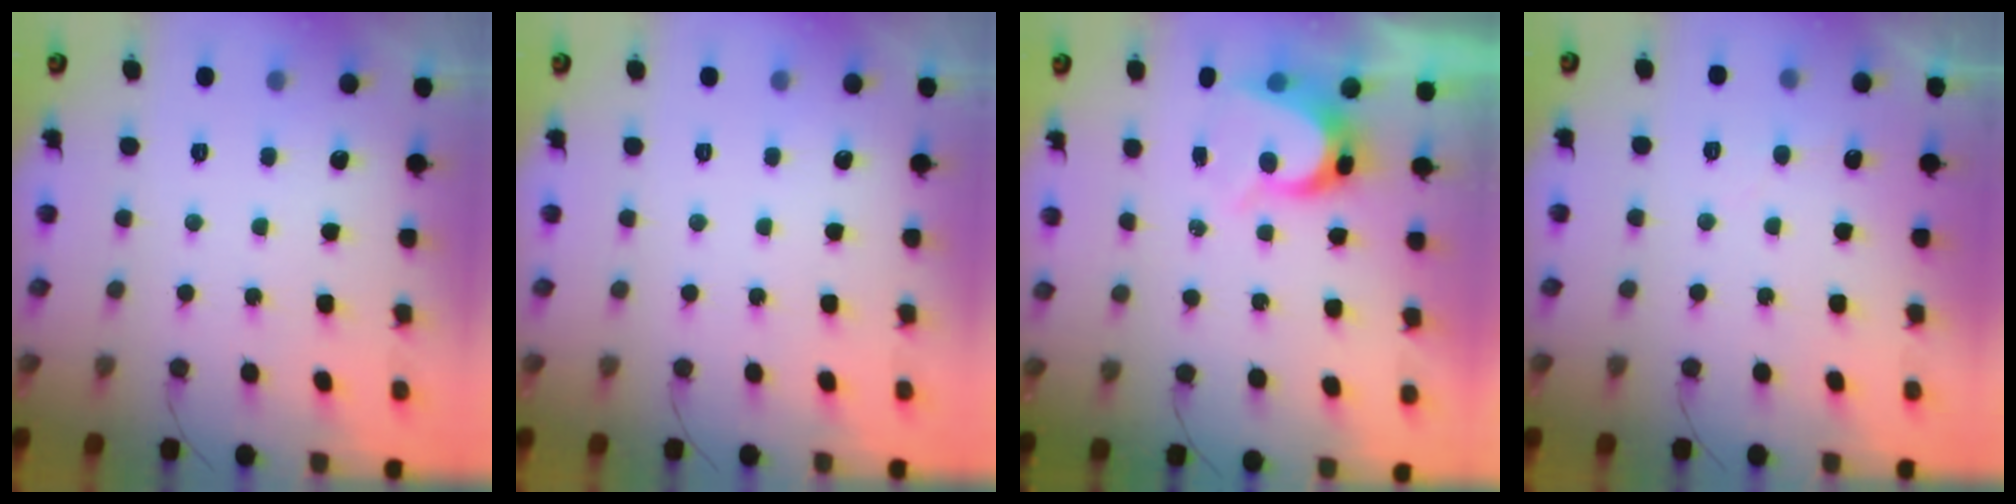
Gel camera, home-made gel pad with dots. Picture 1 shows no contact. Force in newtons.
{"total": 0.0}
{"total": 6.5, "press": 6.5, "slide": 0.6}
{"total": 3.1, "press": 3.1, "slide": 0.2}